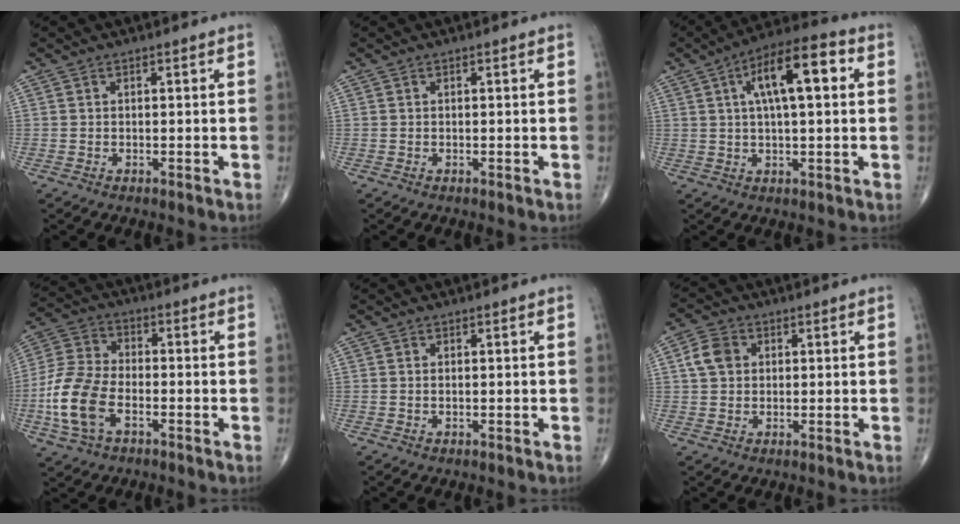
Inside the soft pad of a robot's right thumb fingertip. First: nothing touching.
{"total": 0.0}
{"total": 13.0, "force": [3.3, 4.5, 11.7], "torque": [-0.187, 0.025, 0.044]}
{"total": 12.6, "force": [-3.9, 7.2, 9.5], "torque": [-0.207, 0.019, -0.082]}
{"total": 0.0}
{"total": 5.2, "force": [1.1, 4.1, 2.9], "torque": [-0.049, 0.006, 0.017]}